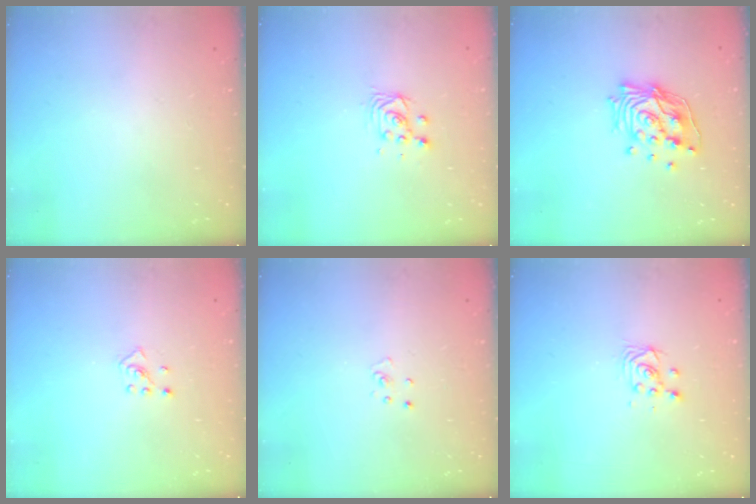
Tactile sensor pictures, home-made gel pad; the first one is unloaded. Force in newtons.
{"total": 3.5, "press": 3.5, "slide": 0.2}
{"total": 15.0, "press": 14.9, "slide": 2.0}
{"total": 2.5, "press": 2.4, "slide": 0.7}
{"total": 2.3, "press": 2.3, "slide": 0.2}
{"total": 3.3, "press": 3.2, "slide": 0.6}